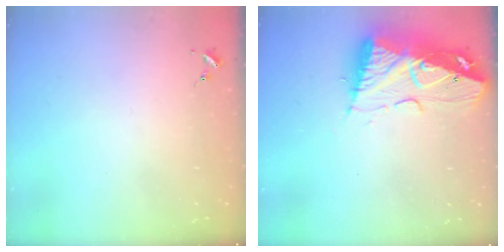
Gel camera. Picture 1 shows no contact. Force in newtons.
{"total": 14.6, "press": 14.5, "slide": 1.7}